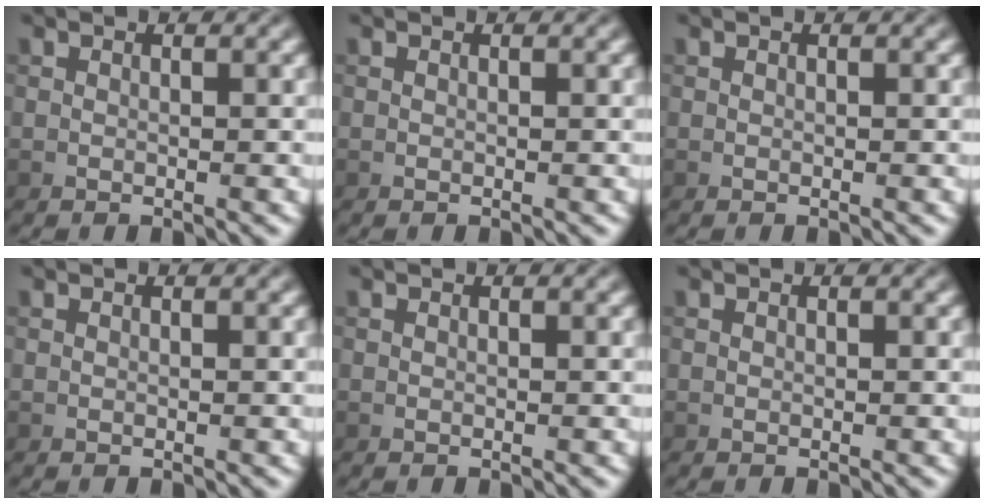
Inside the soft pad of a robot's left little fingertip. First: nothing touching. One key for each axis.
{"total": 0.0}
{"total": 0.0}
{"total": 0.0}
{"total": 0.0}
{"total": 0.0}